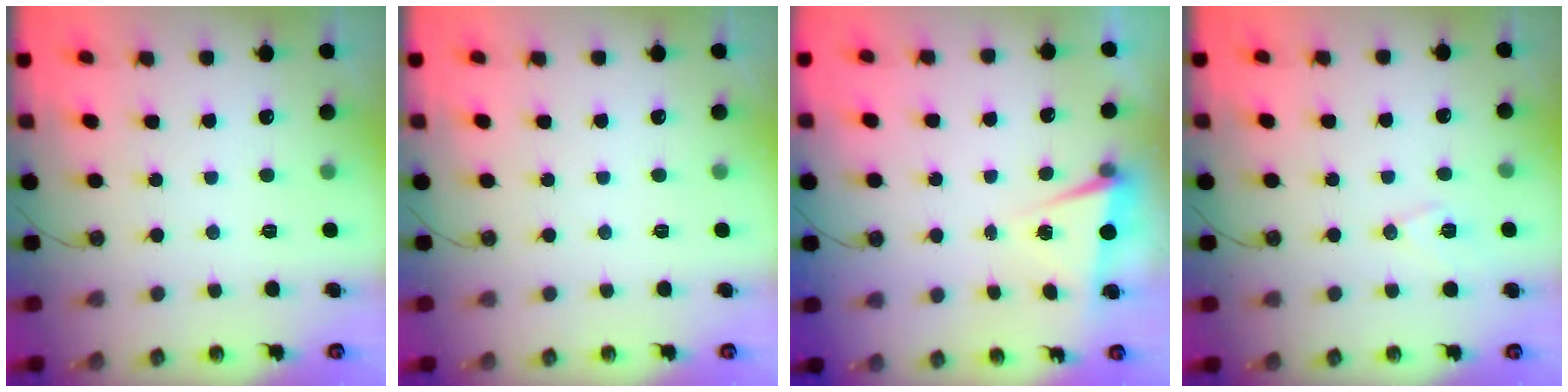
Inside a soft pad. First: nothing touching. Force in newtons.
{"total": 0.0}
{"total": 1.9, "press": 1.4, "slide": 1.3}
{"total": 7.5, "press": 6.6, "slide": 3.6}